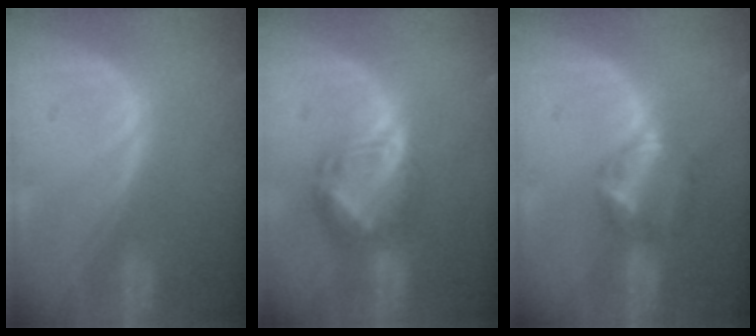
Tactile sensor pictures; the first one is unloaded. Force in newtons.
{"total": 7.8, "press": 6.8, "slide": 3.9}
{"total": 6.0, "press": 5.4, "slide": 2.4}